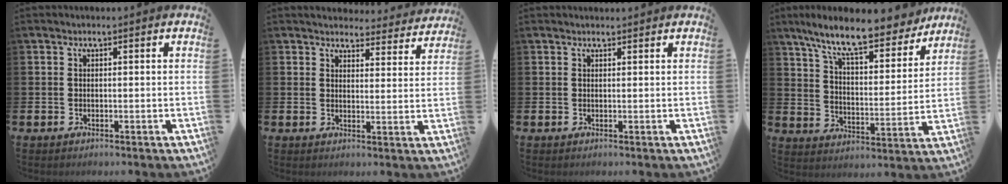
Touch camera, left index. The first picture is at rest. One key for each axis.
{"total": 4.1, "fx": 3.9, "fy": 1.1, "fz": 0.3, "tx": -0.003, "ty": -0.033, "tz": 0.065}
{"total": 0.5, "fx": 0.5, "fy": 0.0, "fz": 0.0, "tx": 0.011, "ty": -0.004, "tz": 0.007}
{"total": 11.0, "fx": 9.5, "fy": 1.9, "fz": 5.0, "tx": -0.115, "ty": -0.057, "tz": 0.161}